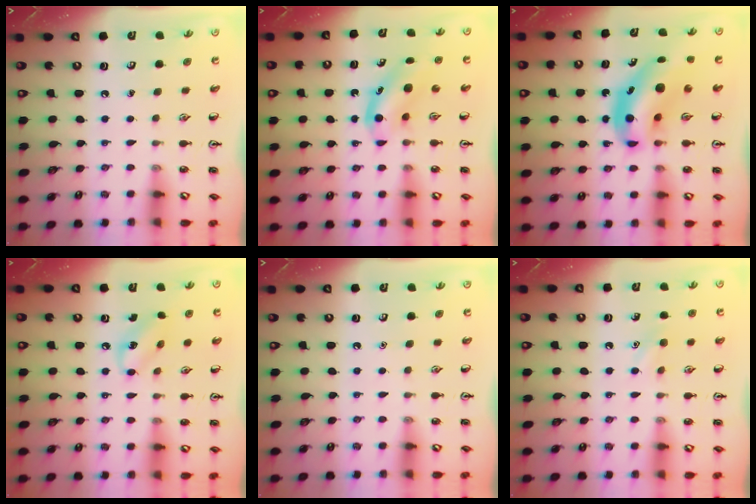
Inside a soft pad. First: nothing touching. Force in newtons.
{"total": 4.3, "press": 4.1, "slide": 1.2}
{"total": 9.5, "press": 9.1, "slide": 2.7}
{"total": 5.7, "press": 5.6, "slide": 0.6}
{"total": 0.0}
{"total": 6.0, "press": 5.7, "slide": 1.8}